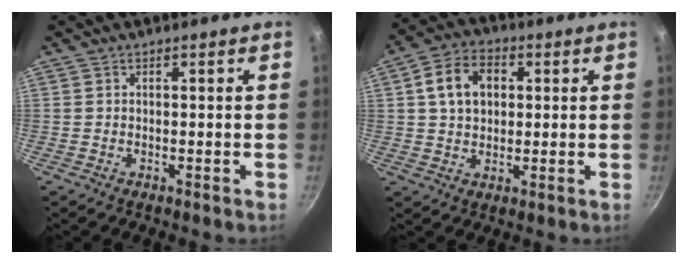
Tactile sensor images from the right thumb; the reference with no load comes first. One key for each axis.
{"total": 9.5, "fx": 2.1, "fy": 7.0, "fz": 6.1, "tx": -0.087, "ty": 0.013, "tz": 0.028}